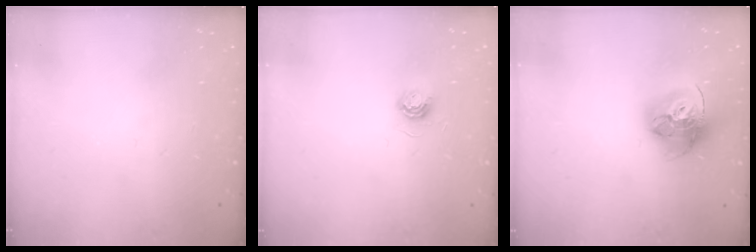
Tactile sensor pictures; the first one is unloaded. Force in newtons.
{"total": 5.1, "press": 5.1, "slide": 0.5}
{"total": 18.0, "press": 17.9, "slide": 1.8}